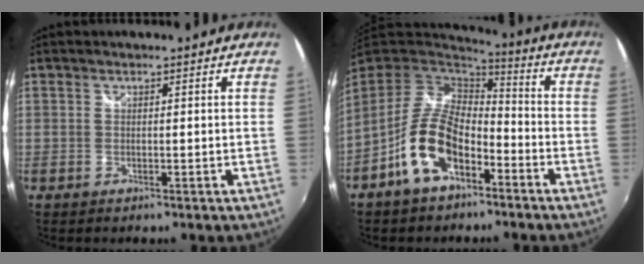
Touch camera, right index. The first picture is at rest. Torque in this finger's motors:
{"motor_torque": [1.14, -1.00, 1.05, 0.21]}